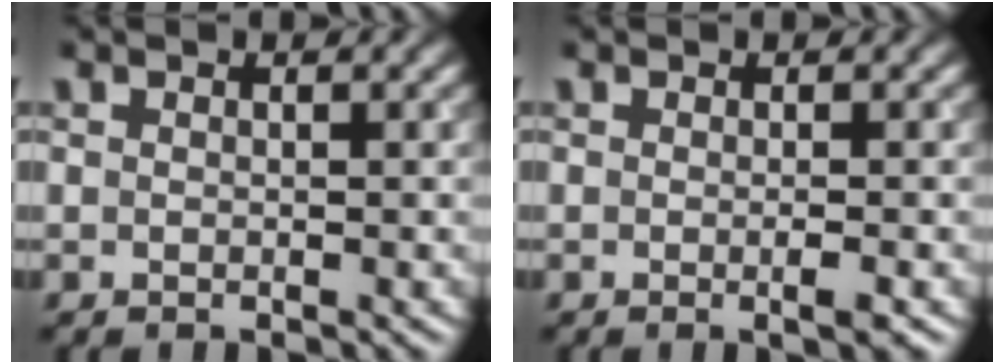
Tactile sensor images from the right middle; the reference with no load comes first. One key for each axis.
{"total": 1.6, "fx": -0.3, "fy": 0.3, "fz": 1.5, "tx": -0.018, "ty": -0.003, "tz": -0.008}